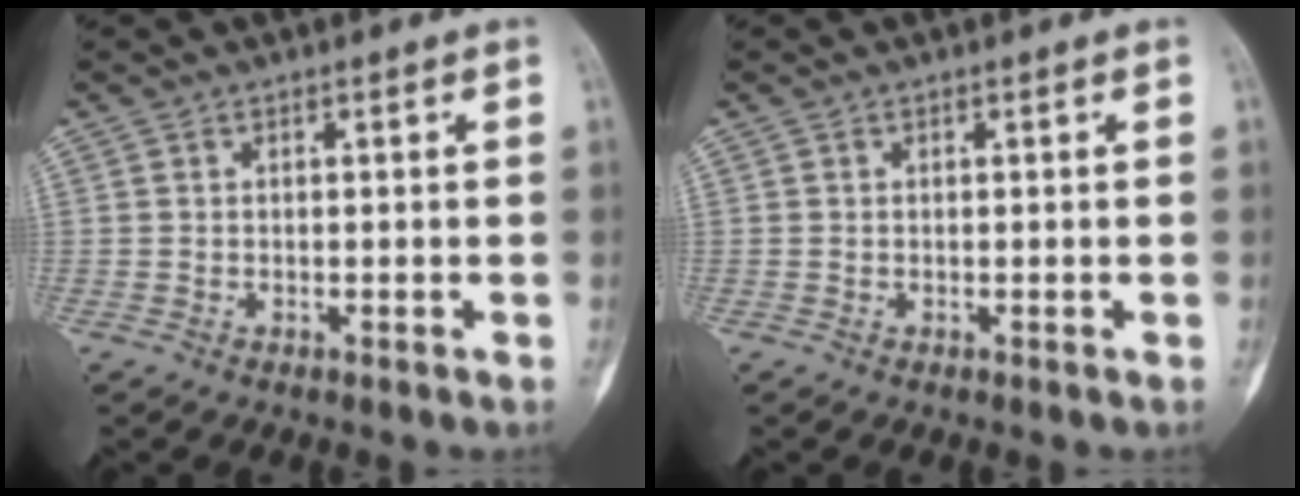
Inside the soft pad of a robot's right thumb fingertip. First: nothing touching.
{"total": 0.0}